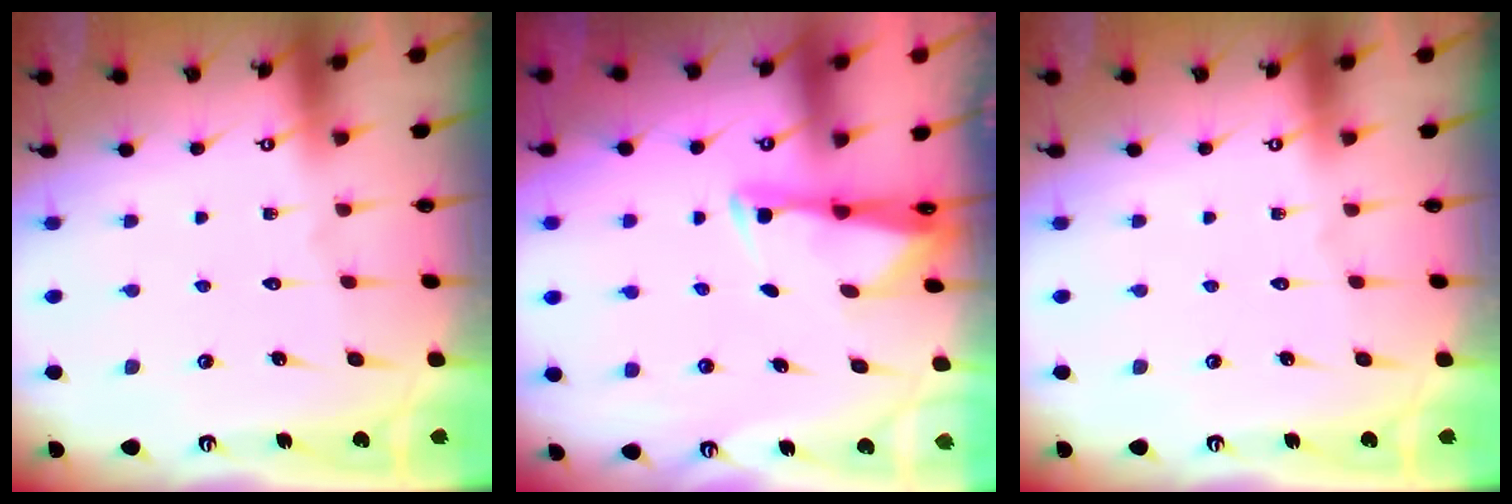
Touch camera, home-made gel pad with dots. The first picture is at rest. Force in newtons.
{"total": 2.6, "press": 2.6, "slide": 0.4}
{"total": 0.0}